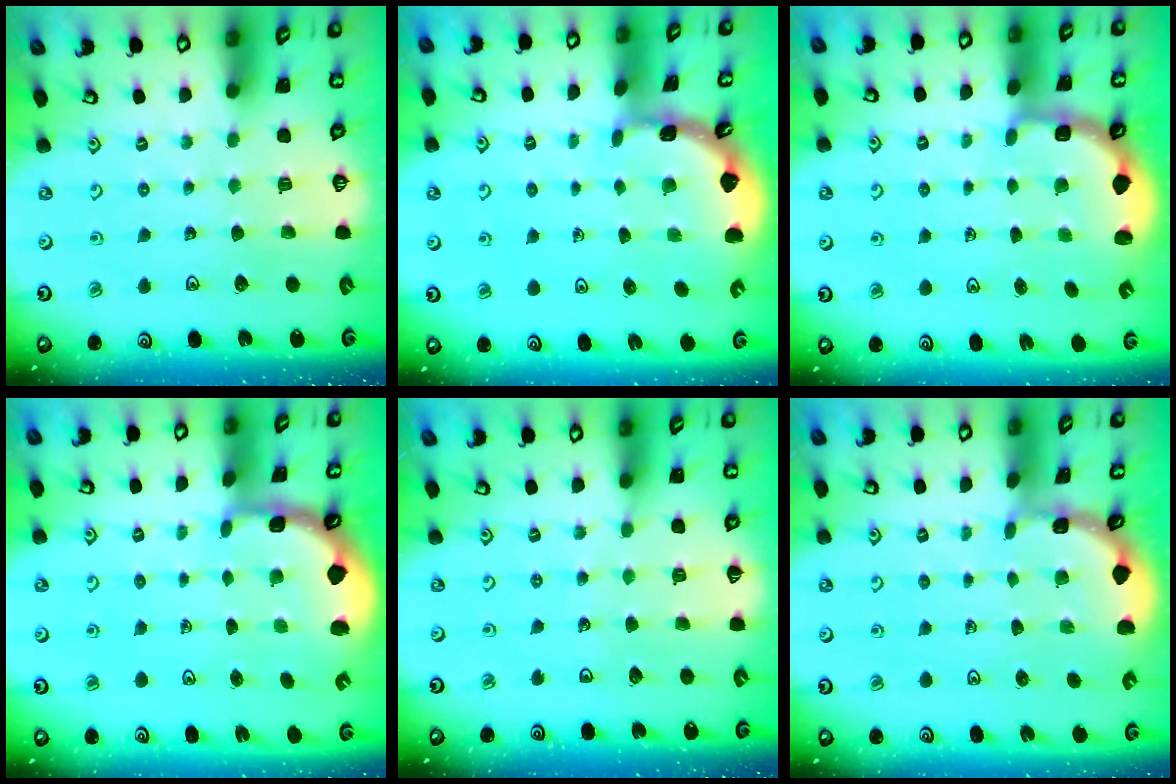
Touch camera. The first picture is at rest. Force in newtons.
{"total": 1.8, "press": 1.8, "slide": 0.1}
{"total": 3.0, "press": 2.0, "slide": 2.2}
{"total": 1.8, "press": 1.8, "slide": 0.3}
{"total": 3.2, "press": 3.2, "slide": 0.3}
{"total": 1.3, "press": 1.3, "slide": 0.1}